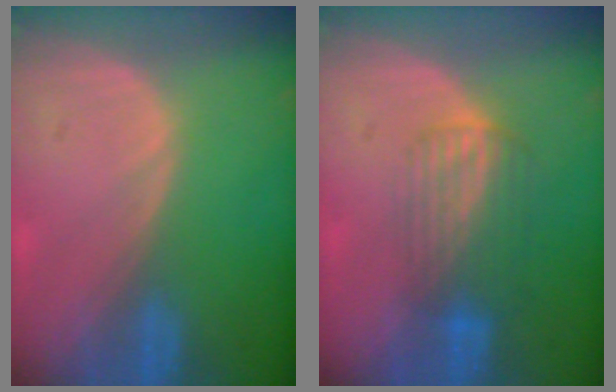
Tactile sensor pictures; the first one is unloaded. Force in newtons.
{"total": 6.8, "press": 5.7, "slide": 3.7}